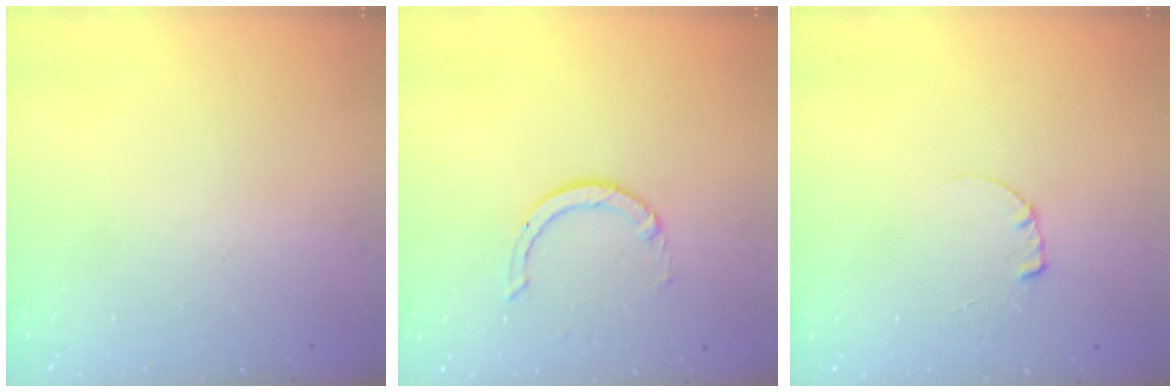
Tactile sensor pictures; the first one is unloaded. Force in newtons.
{"total": 2.8, "press": 2.8, "slide": 0.2}
{"total": 0.6, "press": 0.6, "slide": 0.1}